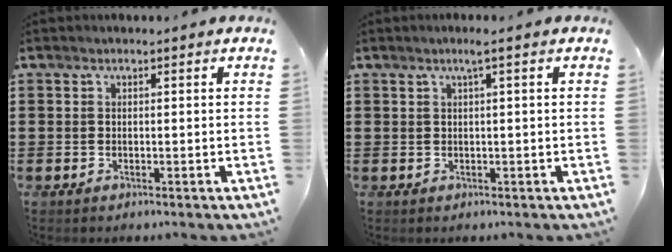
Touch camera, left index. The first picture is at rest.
{"total": 1.6, "force": [0.6, -0.1, 1.5], "torque": [-0.027, 0.000, 0.009]}